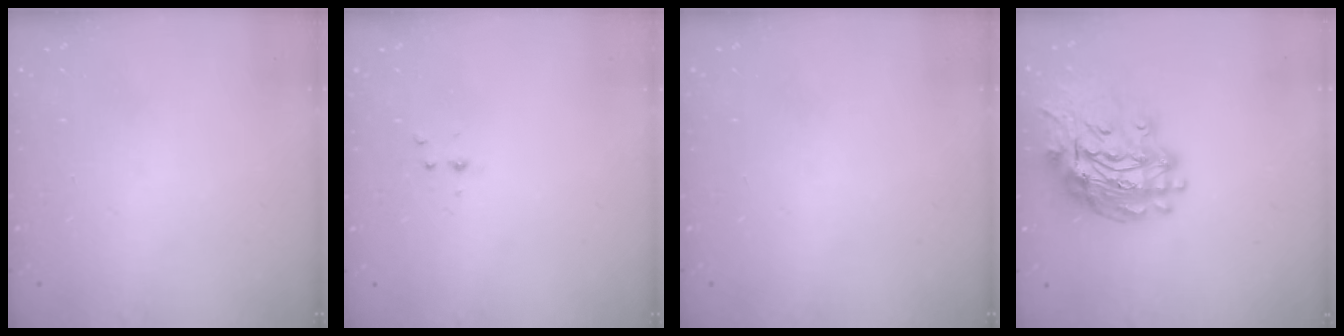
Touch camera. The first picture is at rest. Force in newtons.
{"total": 3.1, "press": 2.7, "slide": 1.6}
{"total": 0.0}
{"total": 17.2, "press": 17.1, "slide": 1.9}